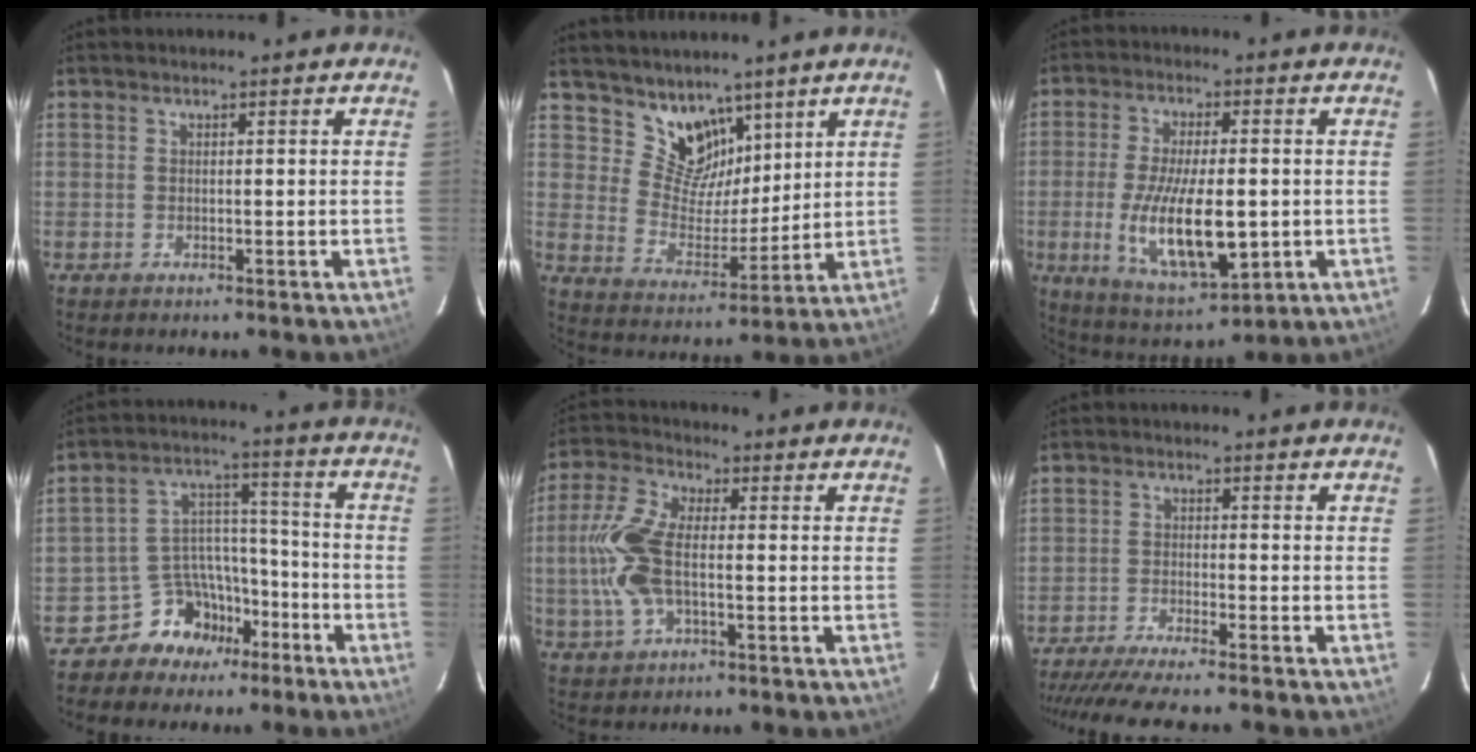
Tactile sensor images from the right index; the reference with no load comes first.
{"total": 9.7, "force": [7.0, 6.0, 2.9], "torque": [-0.045, -0.002, 0.137]}
{"total": 15.5, "force": [-2.5, 5.8, 14.1], "torque": [-0.277, -0.022, -0.032]}
{"total": 9.6, "force": [-6.9, 6.5, 1.6], "torque": [-0.025, 0.050, -0.114]}
{"total": 11.3, "force": [-1.1, 5.6, 9.8], "torque": [-0.223, 0.010, -0.024]}
{"total": 9.7, "force": [-8.8, -0.2, 4.2], "torque": [-0.099, -0.018, -0.147]}